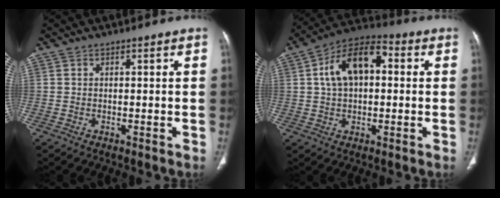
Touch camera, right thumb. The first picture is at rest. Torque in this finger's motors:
{"motor_torque": [-0.15, 0.42, 0.18, 0.06, 0.26]}